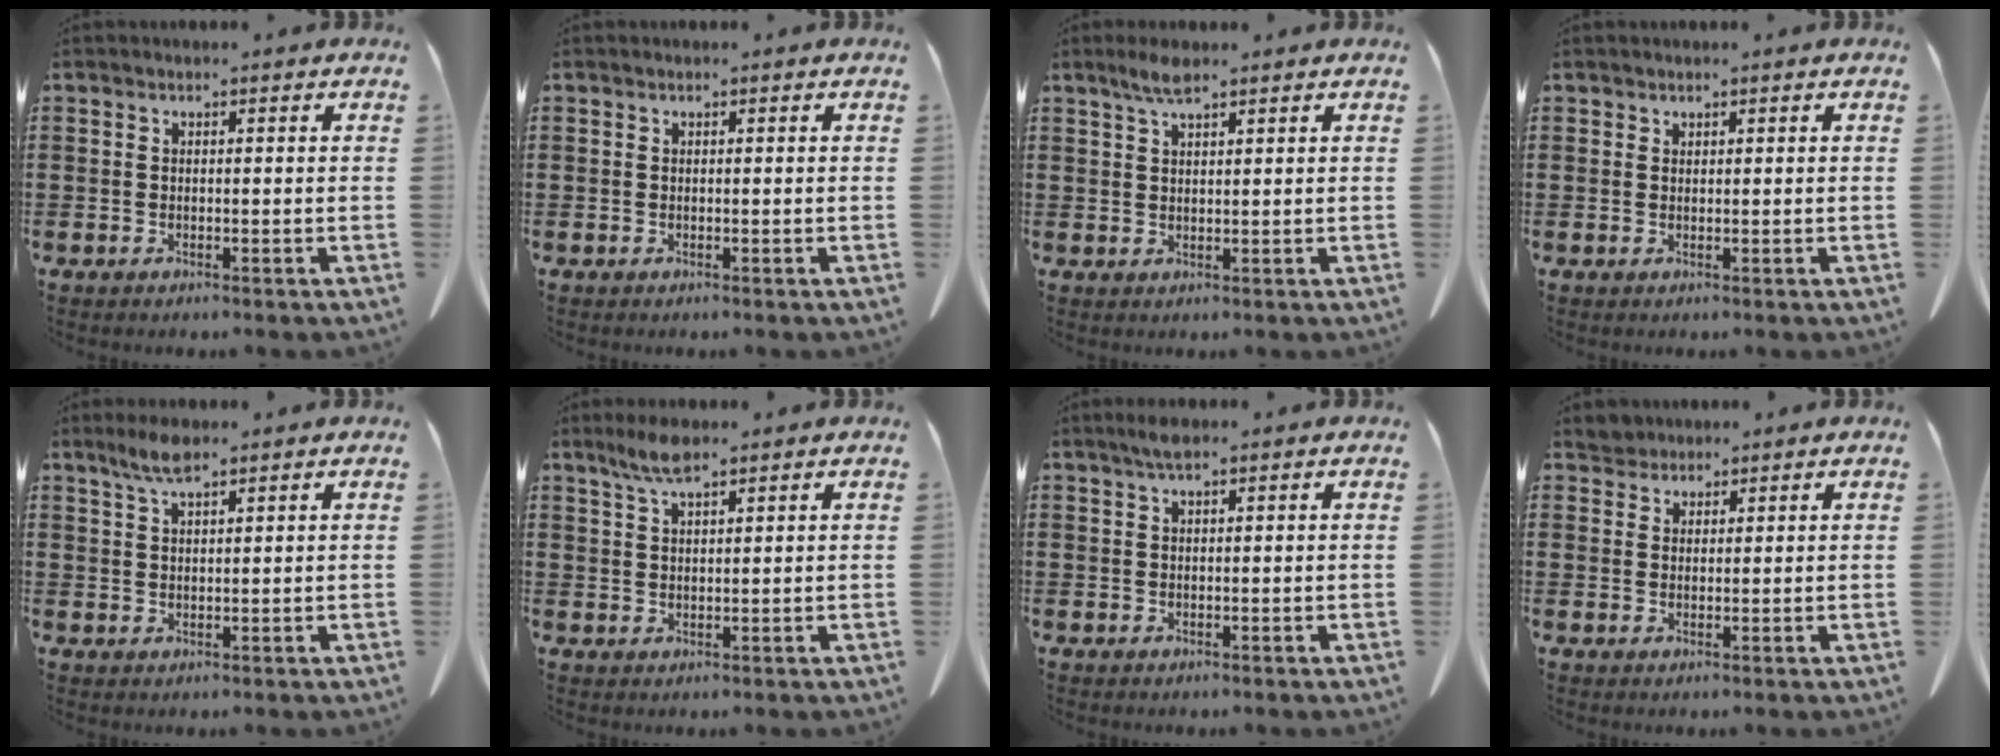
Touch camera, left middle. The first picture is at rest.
{"total": 0.0}
{"total": 3.1, "force": [2.2, 0.7, 2.1], "torque": [-0.046, 0.003, 0.038]}
{"total": 0.6, "force": [0.6, 0.2, -0.1], "torque": [-0.001, 0.000, 0.012]}
{"total": 3.6, "force": [2.6, 0.8, 2.3], "torque": [-0.052, 0.003, 0.046]}
{"total": 4.0, "force": [2.8, 0.9, 2.7], "torque": [-0.060, 0.003, 0.051]}
{"total": 1.8, "force": [1.3, 0.3, 1.2], "torque": [-0.026, 0.002, 0.022]}
{"total": 2.4, "force": [2.2, 0.8, -0.2], "torque": [-0.003, 0.002, 0.045]}